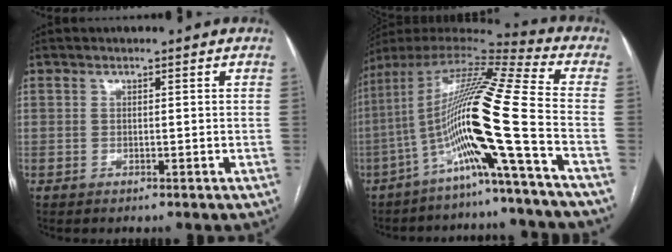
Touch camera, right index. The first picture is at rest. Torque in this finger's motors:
{"motor_torque": [2.14, 0.00, 1.05, 0.21]}